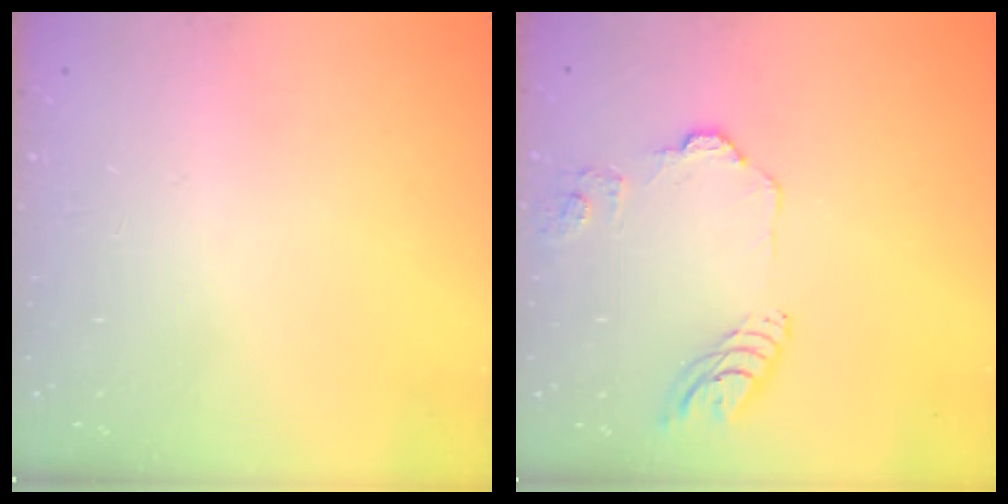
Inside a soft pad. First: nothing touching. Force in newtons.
{"total": 11.4, "press": 11.3, "slide": 1.6}